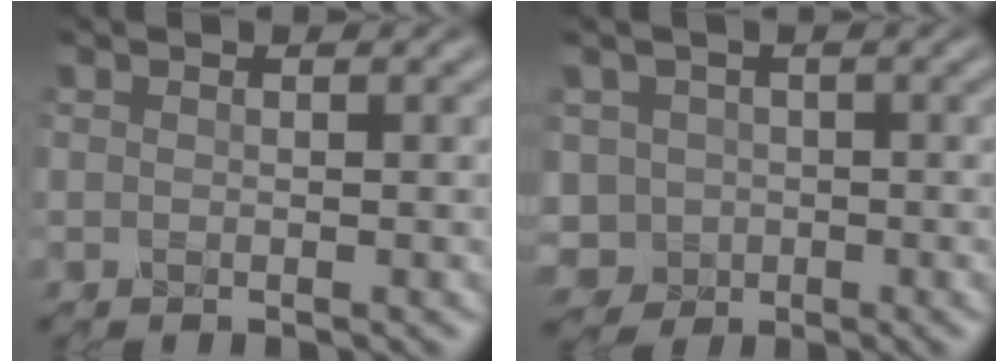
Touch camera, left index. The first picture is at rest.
{"total": 3.6, "force": [-0.7, 3.4, 0.7], "torque": [-0.011, 0.002, -0.014]}